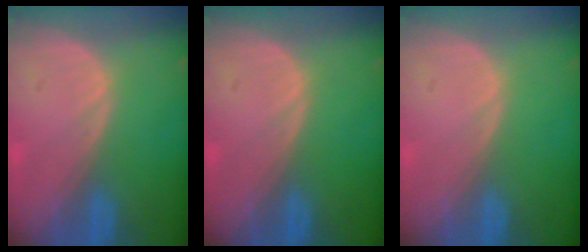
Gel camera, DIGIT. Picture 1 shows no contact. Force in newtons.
{"total": 0.0}
{"total": 0.0}